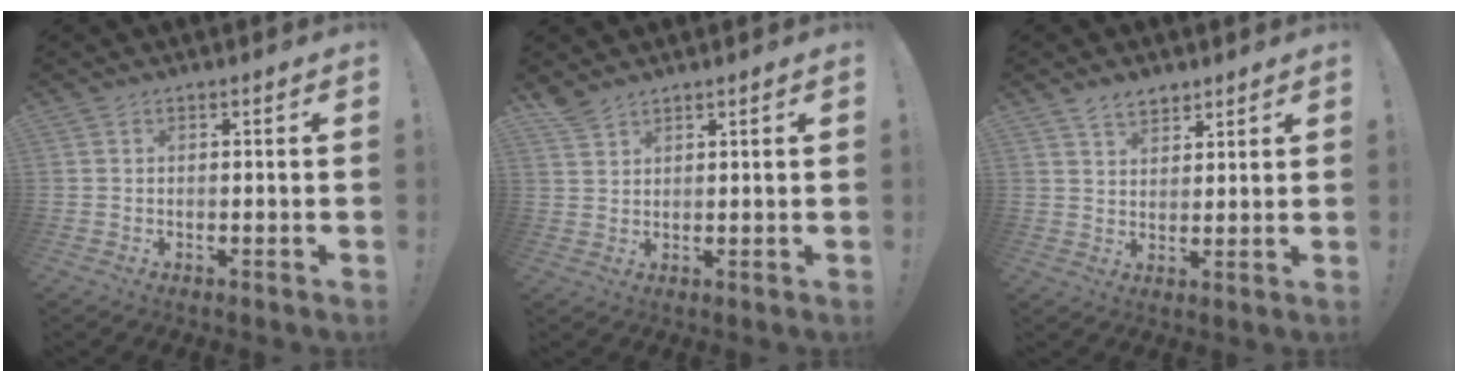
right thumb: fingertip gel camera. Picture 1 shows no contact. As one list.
[{"total": 3.3, "force": [2.9, 1.0, 1.2], "torque": [-0.027, -0.017, 0.057]}, {"total": 5.2, "force": [4.0, 2.9, 1.6], "torque": [-0.015, -0.025, 0.073]}]